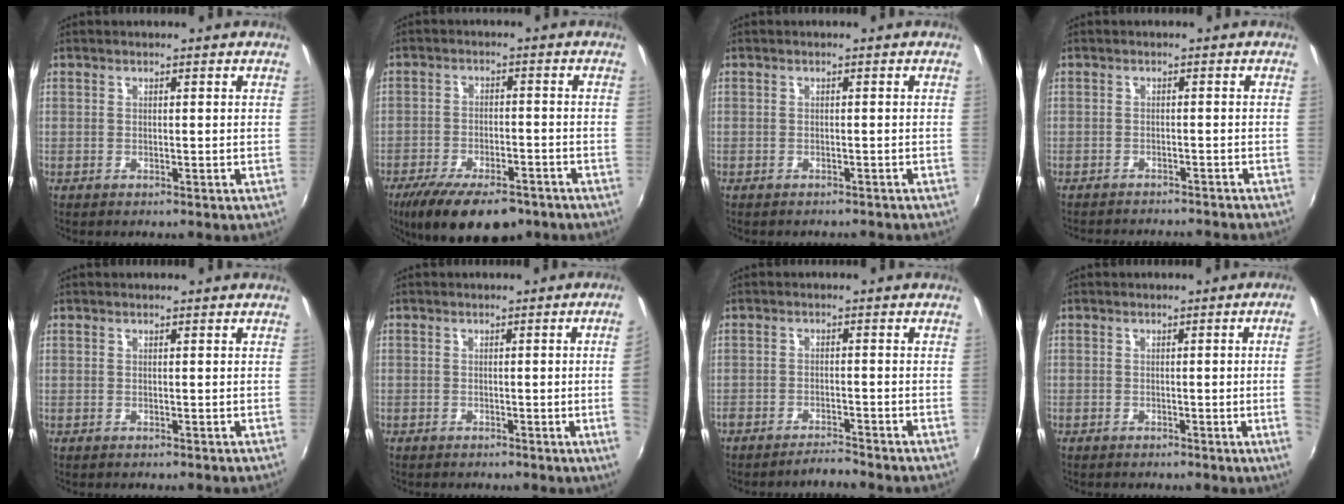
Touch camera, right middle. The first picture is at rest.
{"total": 15.1, "force": [-10.8, 5.8, 8.8], "torque": [-0.185, -0.033, -0.167]}
{"total": 2.7, "force": [-2.4, 0.8, 0.8], "torque": [-0.018, -0.009, -0.030]}
{"total": 9.4, "force": [-8.6, 1.5, 3.4], "torque": [-0.076, -0.013, -0.117]}
{"total": 0.0}
{"total": 3.7, "force": [-0.1, -1.8, 3.2], "torque": [-0.053, -0.010, 0.005]}
{"total": 3.1, "force": [-3.0, 0.0, 0.5], "torque": [-0.026, -0.005, -0.055]}
{"total": 4.1, "force": [-0.1, -1.8, 3.7], "torque": [-0.059, -0.010, 0.004]}